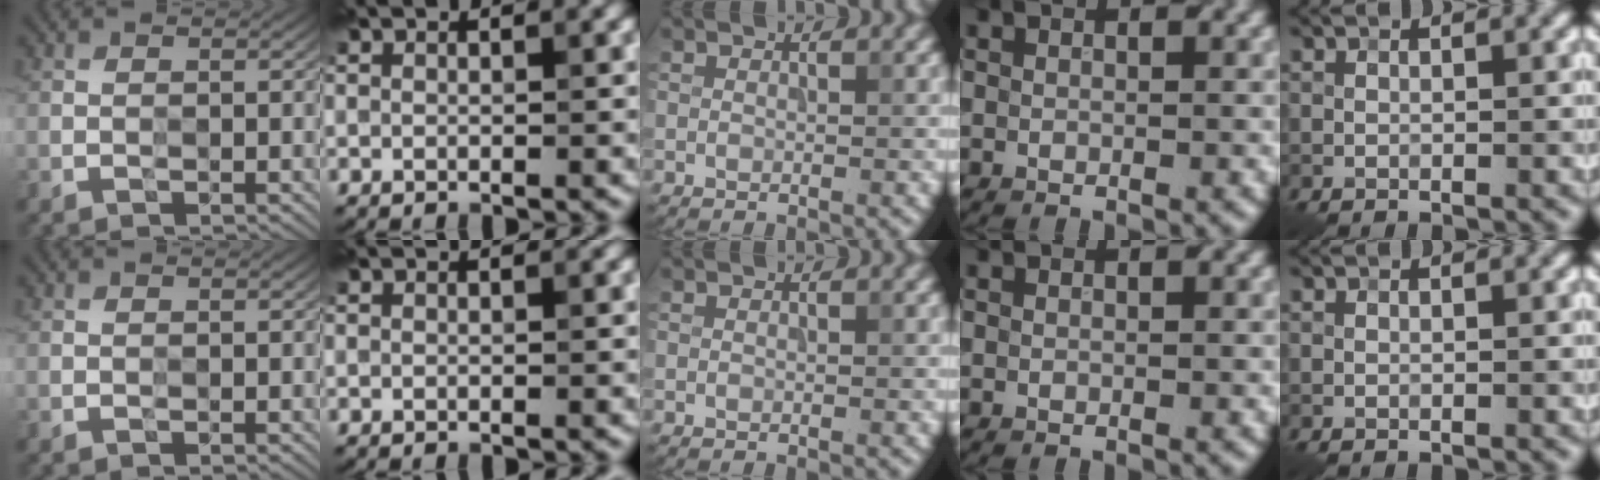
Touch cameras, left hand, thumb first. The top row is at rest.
{}